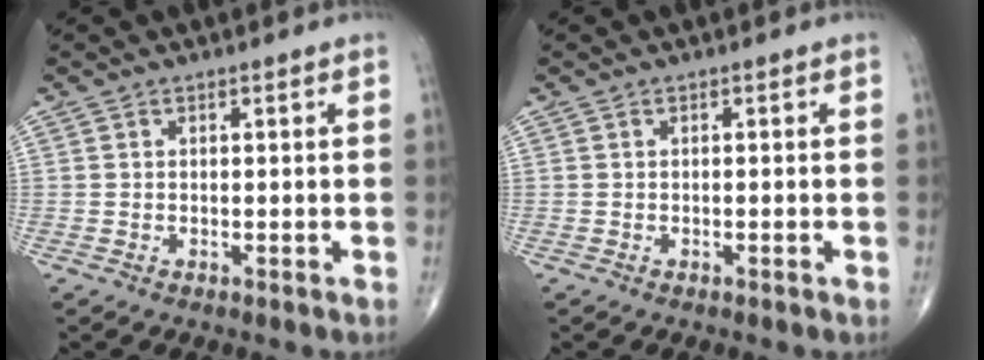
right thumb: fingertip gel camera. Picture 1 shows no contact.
{"total": 0.0}